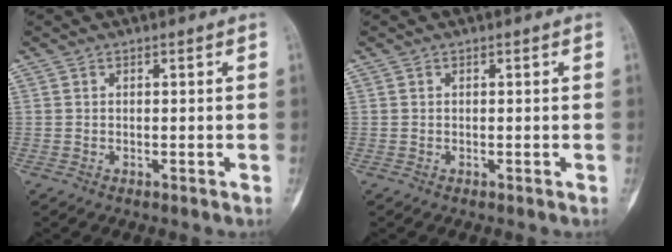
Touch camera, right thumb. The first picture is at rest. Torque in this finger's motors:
{"motor_torque": [-0.01, 0.01, 0.05, -0.05, 0.01]}